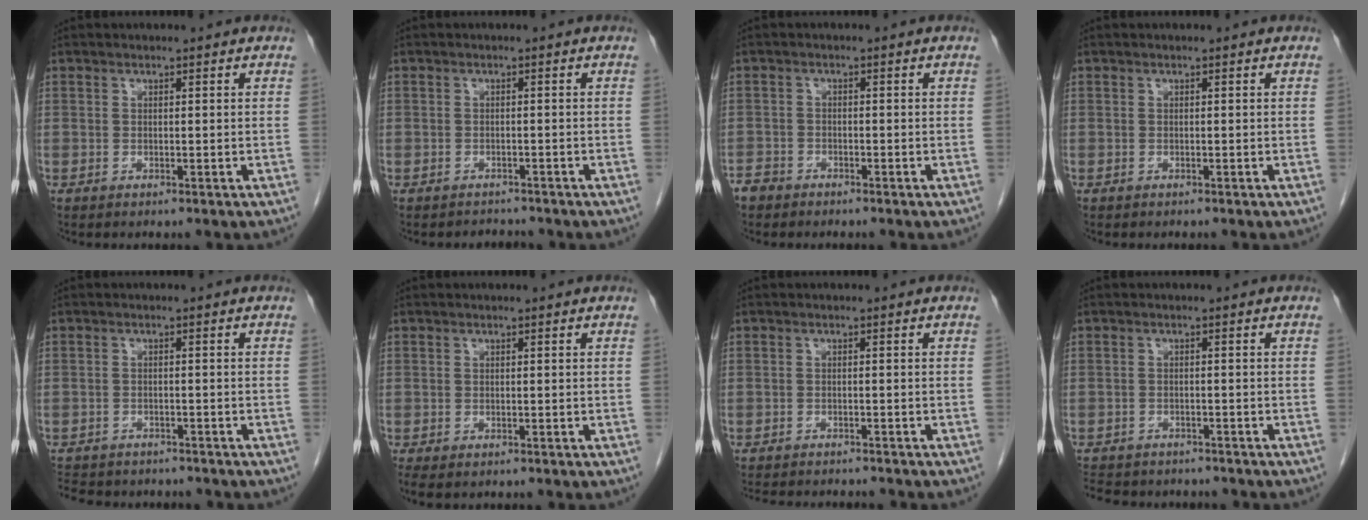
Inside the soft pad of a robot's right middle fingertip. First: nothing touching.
{"total": 1.9, "force": [-1.6, 0.7, -0.6], "torque": [-0.001, -0.004, -0.027]}
{"total": 2.4, "force": [-2.1, 1.1, 0.3], "torque": [-0.011, 0.002, -0.039]}
{"total": 0.0}
{"total": 10.7, "force": [-9.4, 3.9, 3.5], "torque": [-0.082, -0.002, -0.121]}
{"total": 3.3, "force": [-2.5, 1.4, 1.6], "torque": [-0.029, -0.011, -0.036]}
{"total": 9.5, "force": [-8.8, 1.7, 3.1], "torque": [-0.052, -0.005, -0.116]}
{"total": 10.9, "force": [-9.6, 4.0, 3.4], "torque": [-0.081, -0.001, -0.123]}